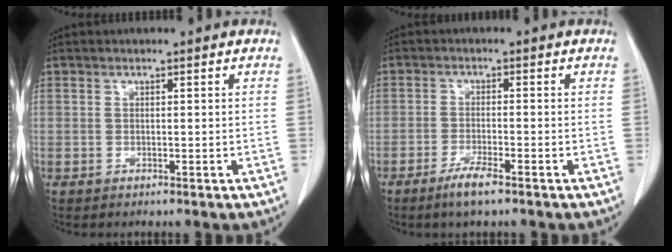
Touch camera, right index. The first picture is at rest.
{"total": 3.9, "force": [-2.7, 0.2, 2.9], "torque": [-0.059, -0.007, -0.051]}